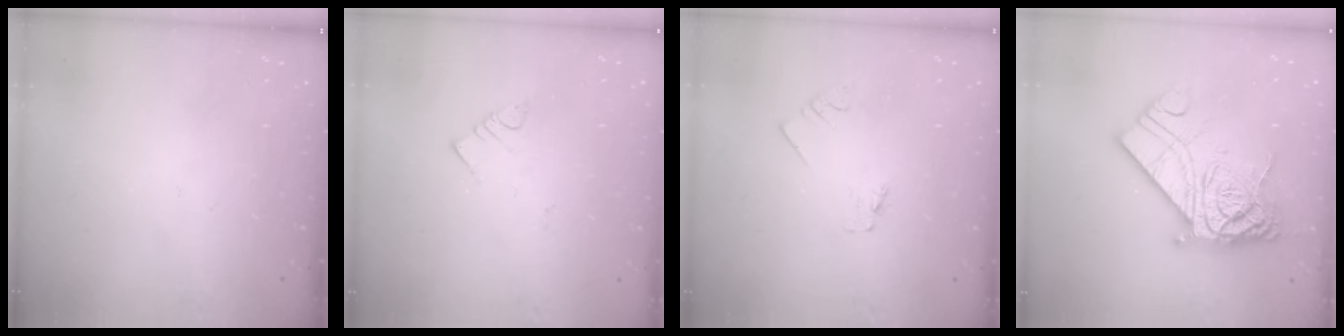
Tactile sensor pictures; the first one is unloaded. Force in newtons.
{"total": 3.0, "press": 3.0, "slide": 0.2}
{"total": 0.0}
{"total": 19.9, "press": 19.8, "slide": 2.2}